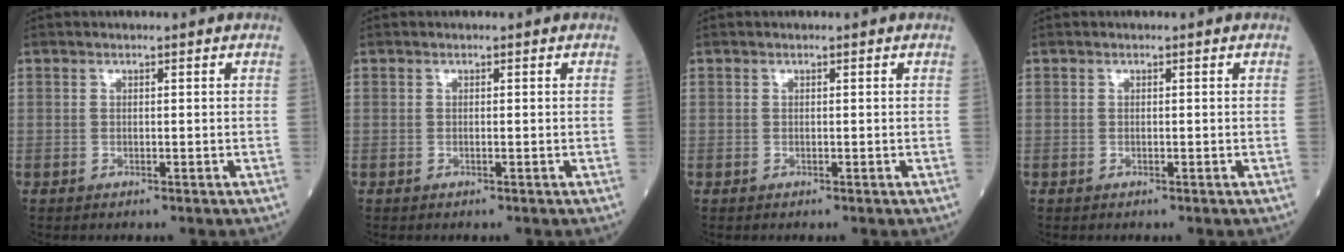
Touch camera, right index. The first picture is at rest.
{"total": 0.0}
{"total": 0.0}
{"total": 0.0}